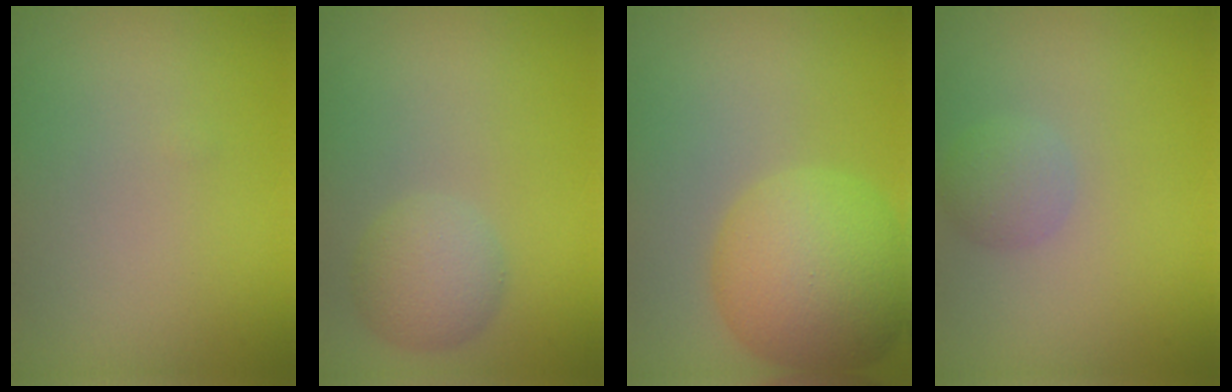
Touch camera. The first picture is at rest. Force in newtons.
{"total": 2.9, "press": 2.9, "slide": 0.0}
{"total": 7.9, "press": 7.9, "slide": 0.2}
{"total": 1.9, "press": 1.9, "slide": 0.1}